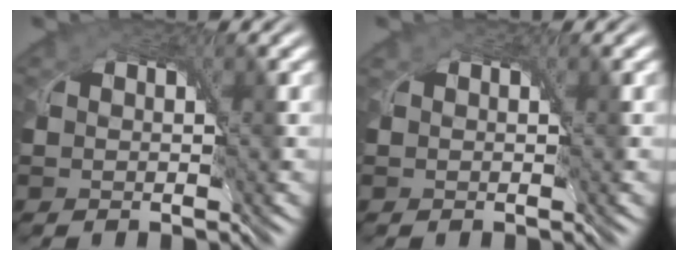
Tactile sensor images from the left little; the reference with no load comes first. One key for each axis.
{"total": 0.0}